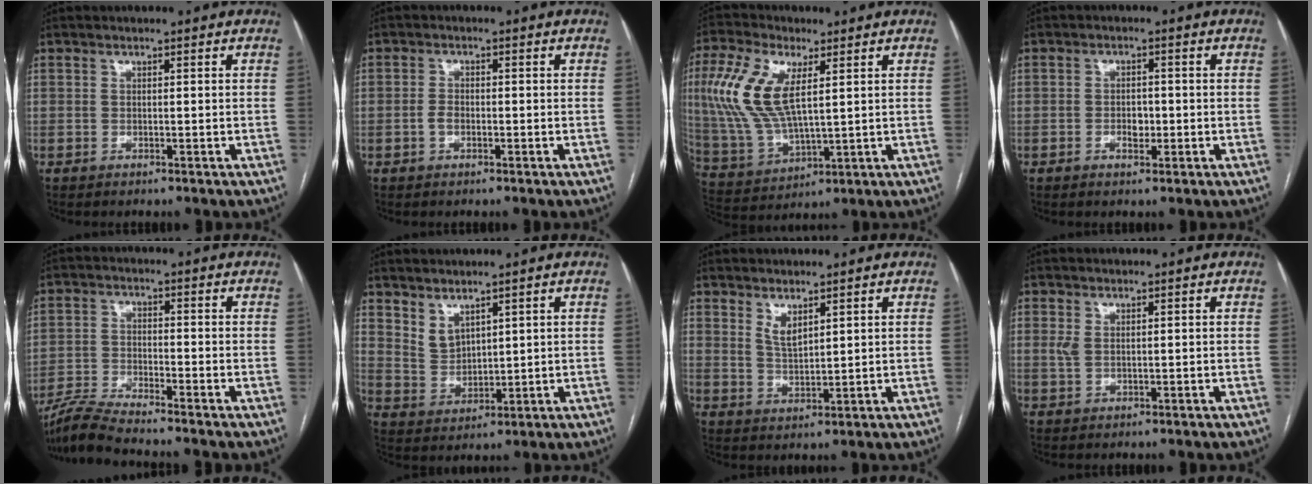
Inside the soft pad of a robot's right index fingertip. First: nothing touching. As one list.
[{"total": 2.1, "force": [-0.6, 1.3, 1.5], "torque": [-0.029, 0.006, -0.011]}, {"total": 13.2, "force": [3.6, 5.4, 11.5], "torque": [-0.271, 0.009, 0.078]}, {"total": 2.7, "force": [-0.7, 1.6, 2.0], "torque": [-0.030, 0.005, -0.009]}, {"total": 6.5, "force": [-6.0, -1.0, 2.4], "torque": [-0.053, -0.022, -0.119]}, {"total": 4.3, "force": [3.2, 2.4, 1.7], "torque": [-0.038, -0.002, 0.078]}, {"total": 3.2, "force": [2.2, 1.0, 2.1], "torque": [-0.043, -0.009, 0.049]}, {"total": 1.9, "force": [0.6, 1.2, 1.4], "torque": [-0.035, 0.004, 0.017]}]